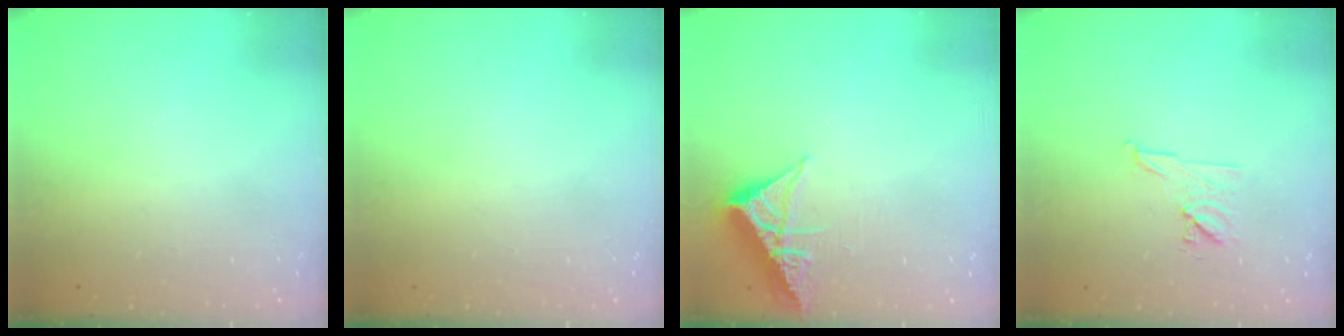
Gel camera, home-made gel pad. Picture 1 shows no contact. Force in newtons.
{"total": 0.0}
{"total": 6.3, "press": 6.2, "slide": 0.9}
{"total": 7.5, "press": 7.4, "slide": 1.3}